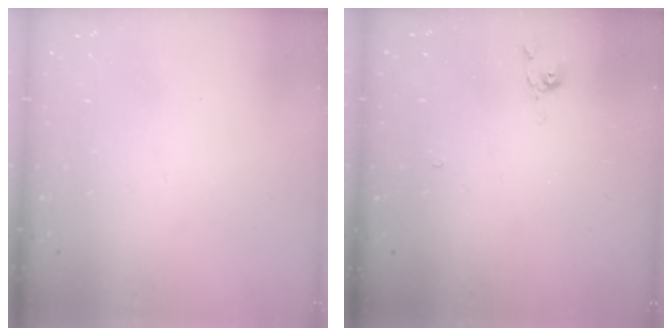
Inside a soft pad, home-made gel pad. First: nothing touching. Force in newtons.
{"total": 3.5, "press": 3.5, "slide": 0.4}